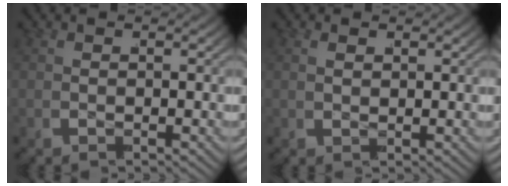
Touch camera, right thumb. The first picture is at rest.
{"total": 0.8, "force": [0.6, 0.3, 0.4], "torque": [-0.003, 0.002, 0.010]}